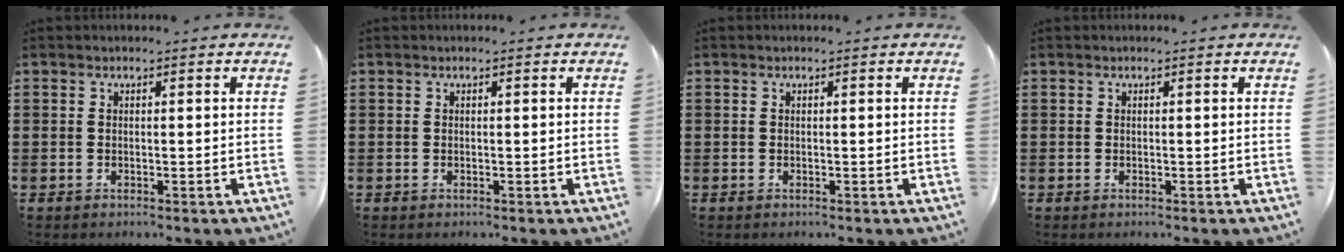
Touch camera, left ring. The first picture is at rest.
{"total": 0.0}
{"total": 0.0}
{"total": 0.0}